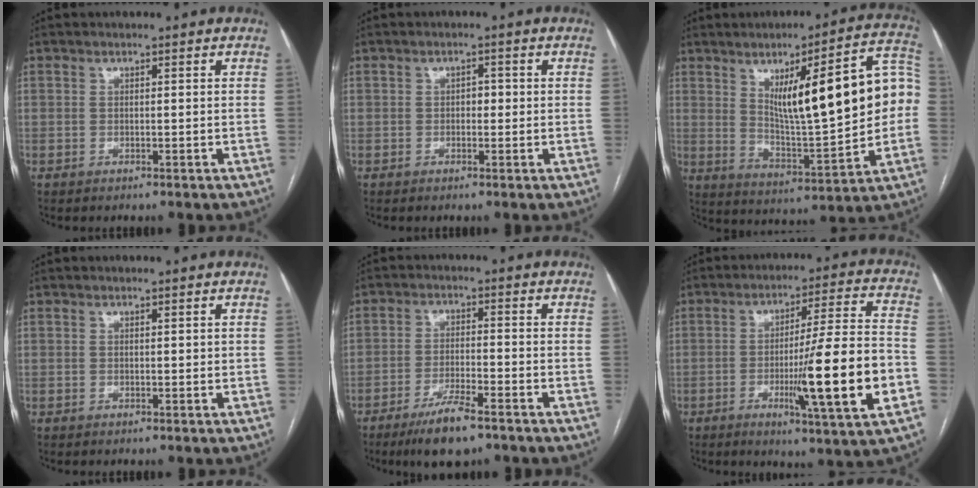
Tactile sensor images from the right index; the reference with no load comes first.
{"total": 1.5, "force": [-0.1, 0.9, 1.2], "torque": [-0.012, 0.006, -0.003]}
{"total": 20.5, "force": [3.2, 3.8, 19.9], "torque": [-0.283, 0.026, 0.054]}
{"total": 0.0}
{"total": 7.7, "force": [-5.3, 1.0, 5.5], "torque": [-0.103, -0.015, -0.091]}
{"total": 17.1, "force": [-4.6, -0.3, 16.5], "torque": [-0.256, -0.014, -0.071]}